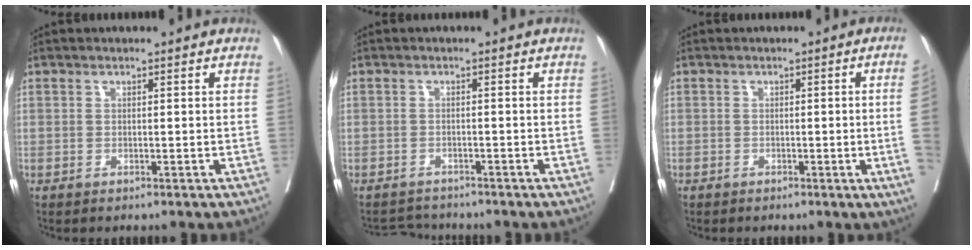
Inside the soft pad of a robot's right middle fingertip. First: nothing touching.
{"total": 2.8, "force": [-2.8, 0.2, -0.5], "torque": [0.006, -0.012, -0.046]}
{"total": 4.8, "force": [-0.7, -1.7, 4.4], "torque": [-0.047, -0.009, -0.009]}